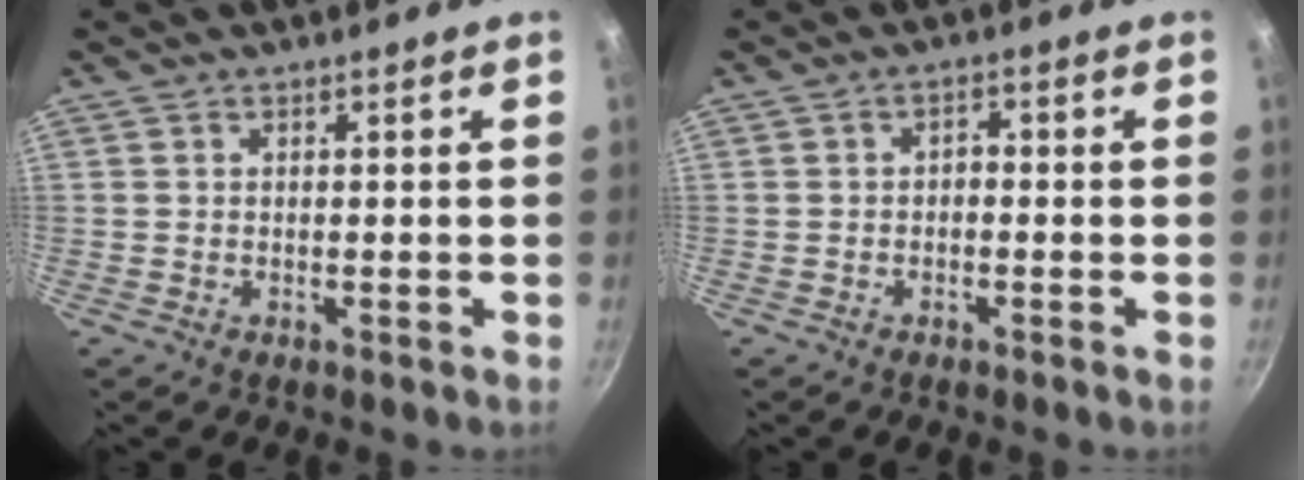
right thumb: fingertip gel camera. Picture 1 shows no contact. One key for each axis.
{"total": 1.8, "fx": -0.6, "fy": 1.2, "fz": 1.2, "tx": -0.017, "ty": 0.012, "tz": -0.011}